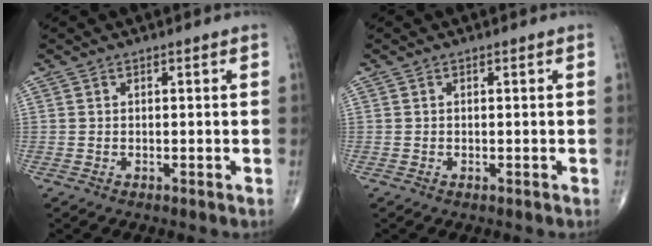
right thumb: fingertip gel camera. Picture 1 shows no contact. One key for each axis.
{"total": 0.0}